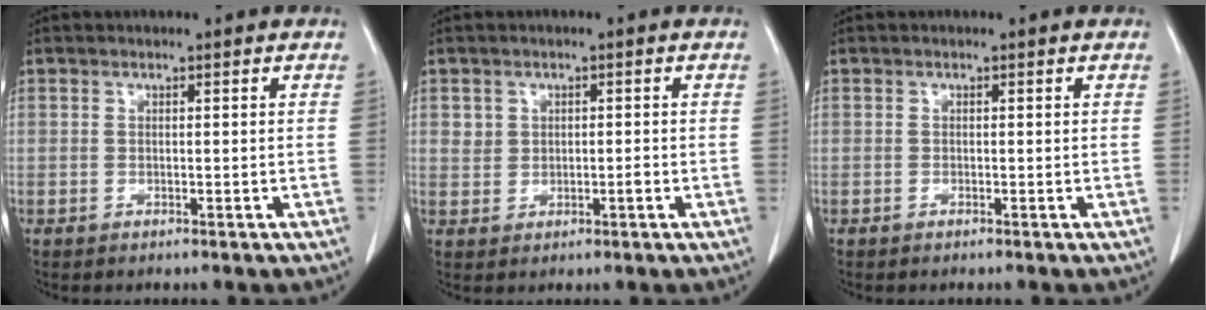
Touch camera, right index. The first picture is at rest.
{"total": 2.4, "force": [0.2, 1.9, 1.4], "torque": [-0.023, 0.009, 0.007]}
{"total": 0.0}